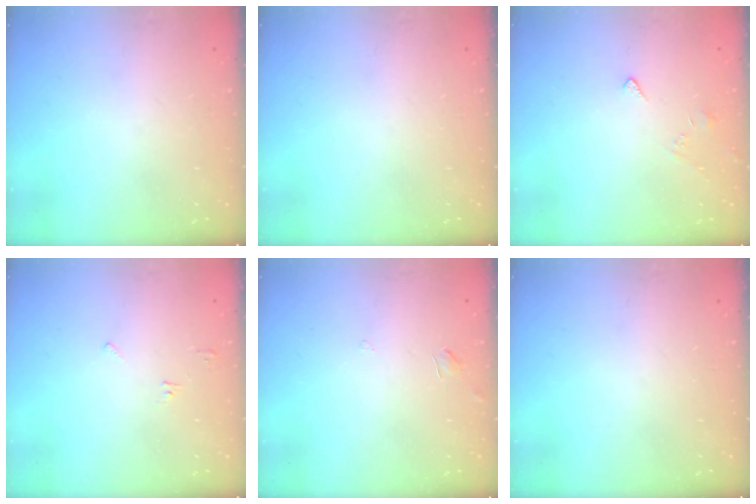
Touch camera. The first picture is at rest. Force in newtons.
{"total": 0.0}
{"total": 2.7, "press": 2.6, "slide": 0.4}
{"total": 4.7, "press": 4.7, "slide": 0.5}
{"total": 4.2, "press": 4.2, "slide": 0.4}
{"total": 0.0}